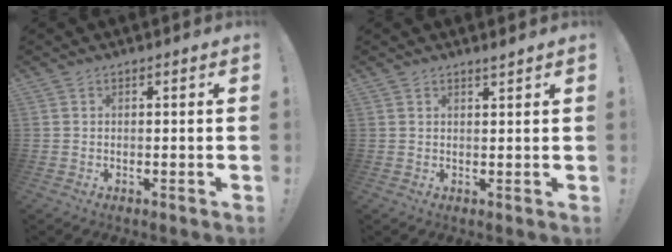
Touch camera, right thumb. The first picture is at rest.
{"total": 1.4, "force": [1.2, -0.1, 0.6], "torque": [-0.014, -0.004, 0.022]}